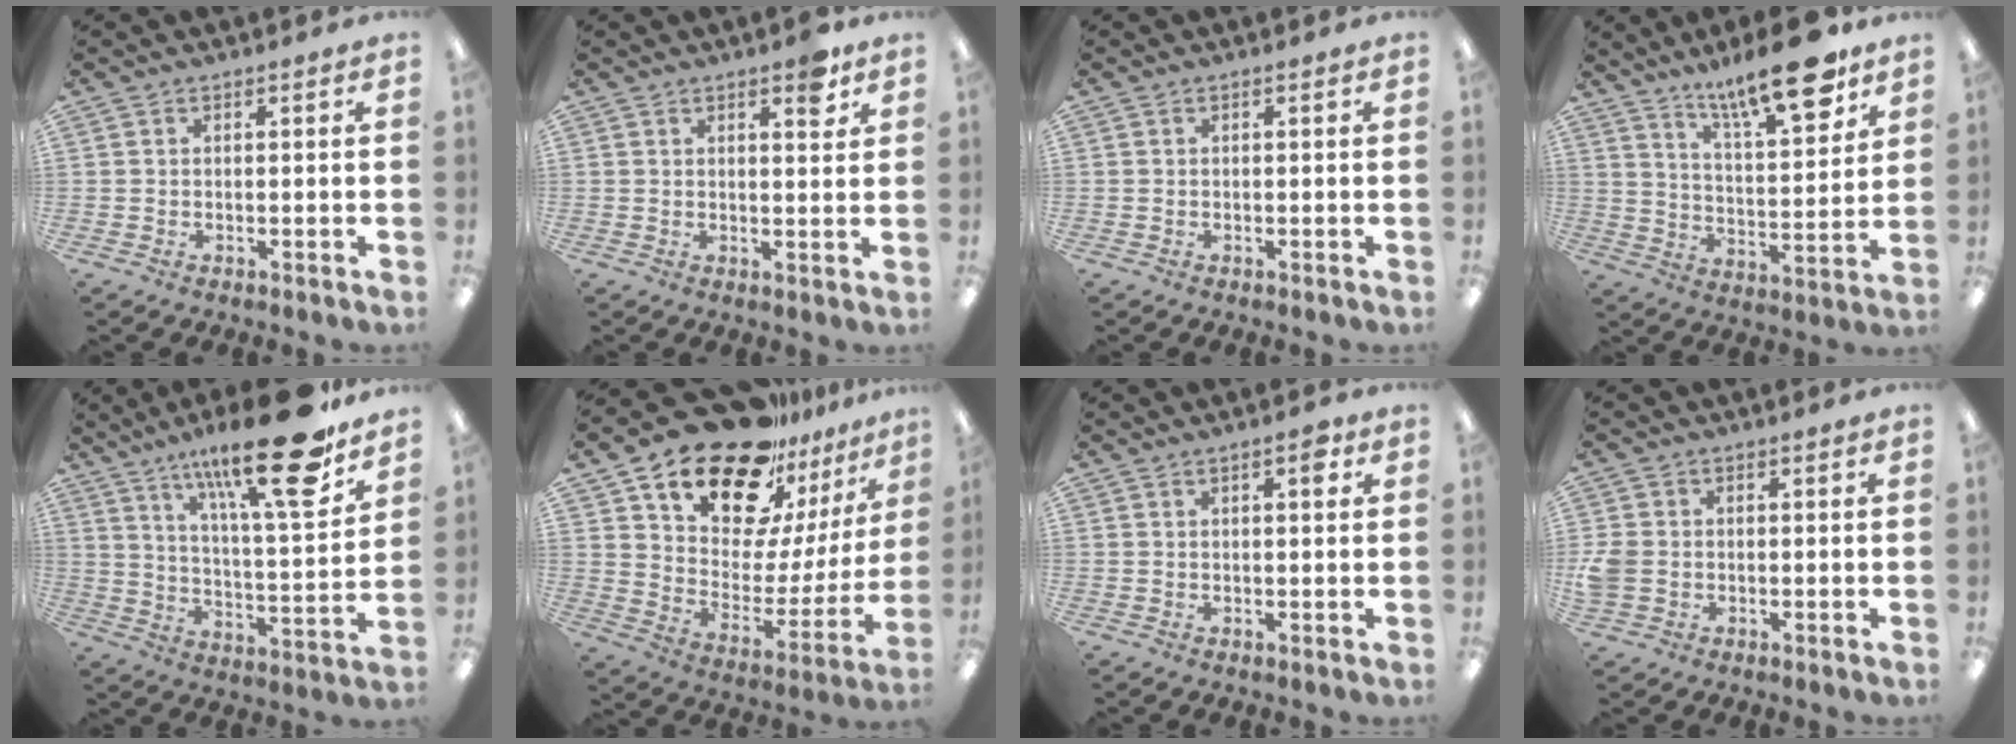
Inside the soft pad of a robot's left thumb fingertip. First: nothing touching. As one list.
[{"total": 4.9, "force": [3.3, 1.7, 3.2], "torque": [-0.030, -0.016, 0.050]}, {"total": 0.0}, {"total": 18.3, "force": [13.2, 5.1, 11.6], "torque": [-0.173, -0.079, 0.212]}, {"total": 23.2, "force": [15.8, 5.1, 16.2], "torque": [-0.258, -0.095, 0.249]}, {"total": 22.9, "force": [18.3, 10.4, 9.0], "torque": [-0.152, -0.127, 0.323]}, {"total": 3.3, "force": [1.6, 1.1, 2.7], "torque": [-0.032, -0.004, 0.020]}, {"total": 4.7, "force": [-0.5, 4.0, 2.4], "torque": [-0.055, 0.006, -0.008]}]